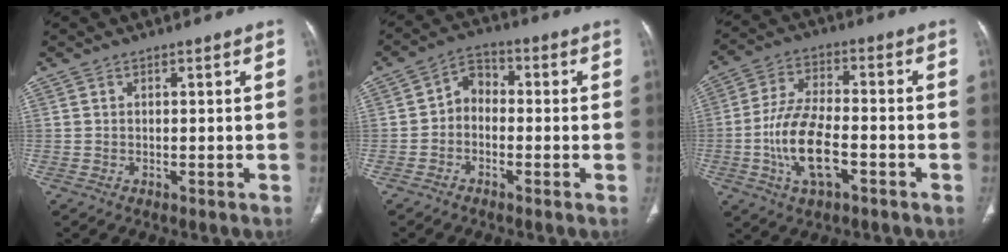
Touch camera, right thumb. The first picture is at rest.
{"total": 5.0, "force": [-1.0, 3.9, 2.9], "torque": [-0.027, 0.026, -0.037]}
{"total": 12.5, "force": [-3.9, 5.8, 10.3], "torque": [-0.201, 0.019, -0.073]}